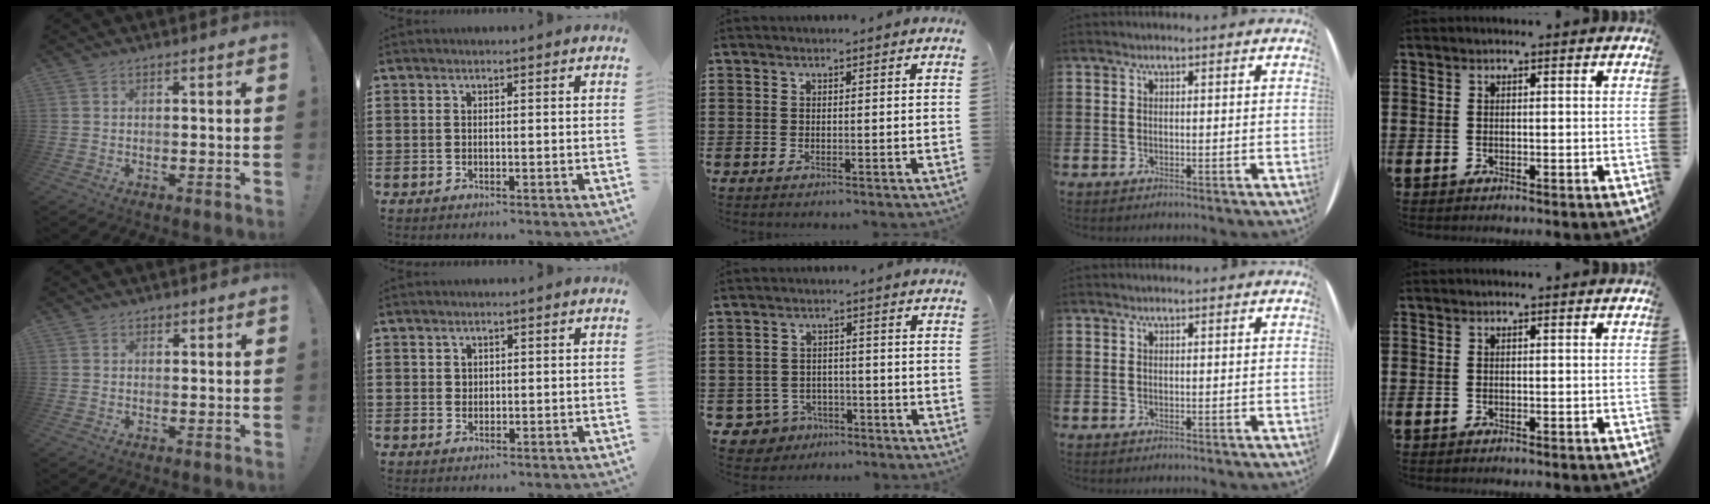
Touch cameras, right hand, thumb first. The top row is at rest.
{"thumb": {"total": 0.8, "force": [0.6, 0.6, 0.1], "torque": [0.003, -0.002, 0.010]}, "index": {"total": 1.0, "force": [0.7, 0.7, 0.1], "torque": [-0.003, 0.002, 0.014]}, "middle": {"total": 3.7, "force": [-2.9, 2.1, 0.7], "torque": [-0.043, -0.004, -0.067]}}